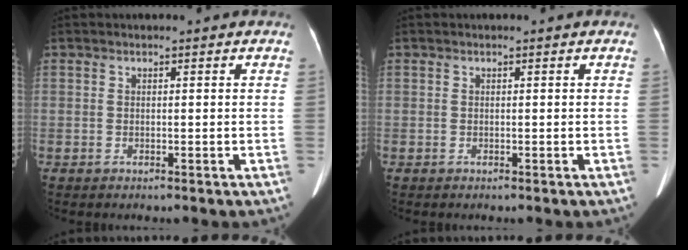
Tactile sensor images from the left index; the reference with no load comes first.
{"total": 0.0}